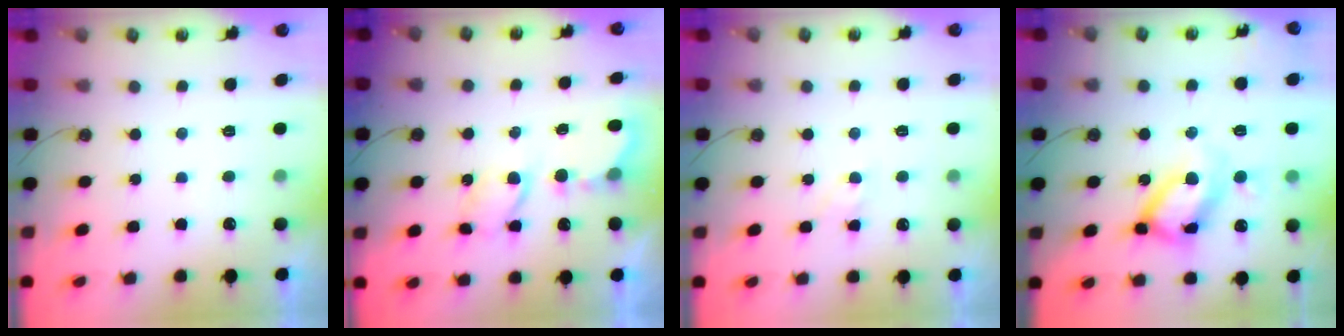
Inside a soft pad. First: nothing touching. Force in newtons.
{"total": 6.2, "press": 6.2, "slide": 0.2}
{"total": 6.7, "press": 6.6, "slide": 0.7}
{"total": 18.7, "press": 18.5, "slide": 2.1}